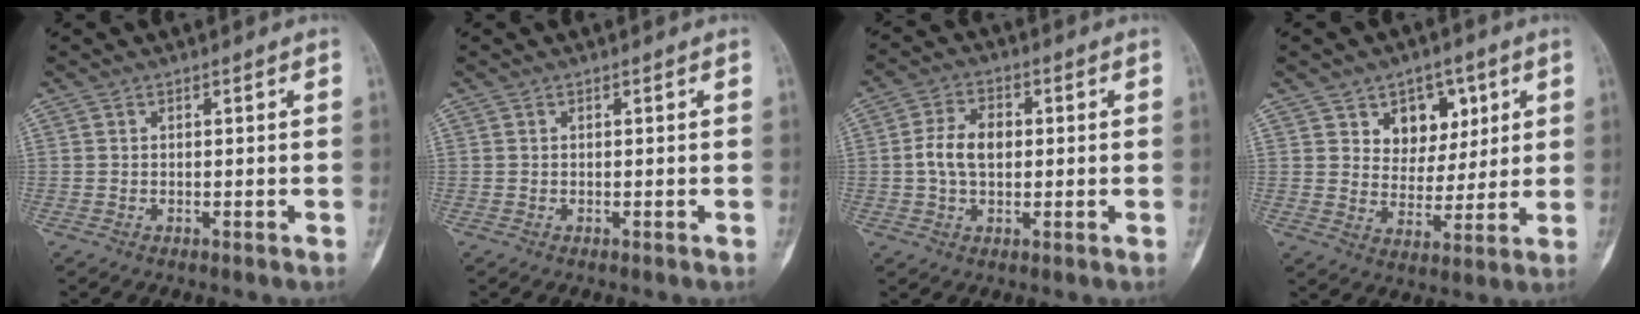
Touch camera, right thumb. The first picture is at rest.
{"total": 0.0}
{"total": 7.0, "force": [0.2, 4.5, 5.3], "torque": [-0.095, 0.015, 0.000]}
{"total": 9.2, "force": [4.3, 6.9, 4.3], "torque": [-0.020, -0.019, 0.069]}